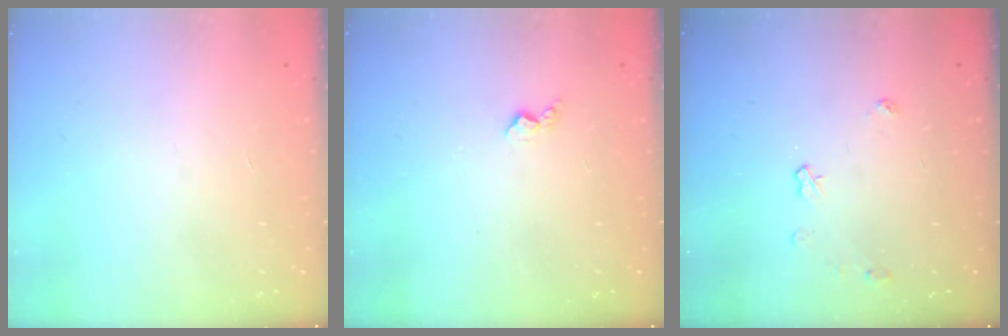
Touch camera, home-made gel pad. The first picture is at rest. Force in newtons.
{"total": 3.0, "press": 3.0, "slide": 0.5}
{"total": 4.0, "press": 3.9, "slide": 0.5}